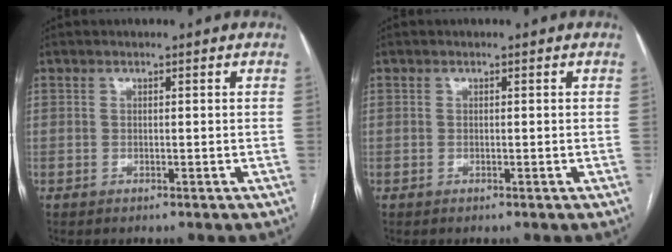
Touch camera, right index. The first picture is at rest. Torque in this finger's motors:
{"motor_torque": [0.14, 0.15, 0.09, -0.01]}